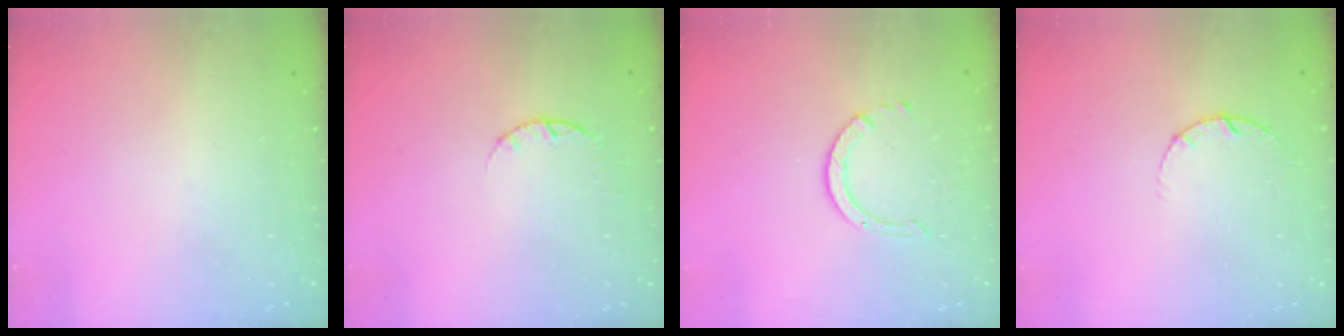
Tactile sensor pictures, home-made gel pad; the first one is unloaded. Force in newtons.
{"total": 2.4, "press": 2.4, "slide": 0.4}
{"total": 3.6, "press": 3.6, "slide": 0.5}
{"total": 3.6, "press": 3.6, "slide": 0.5}